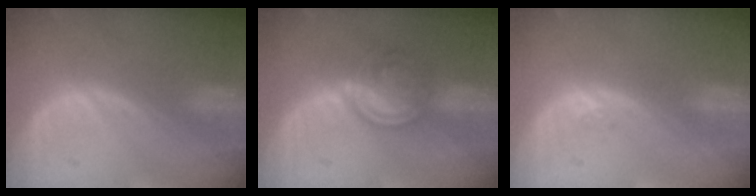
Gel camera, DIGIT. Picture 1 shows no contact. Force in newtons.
{"total": 6.0, "press": 5.4, "slide": 2.6}
{"total": 1.1, "press": 1.0, "slide": 0.4}